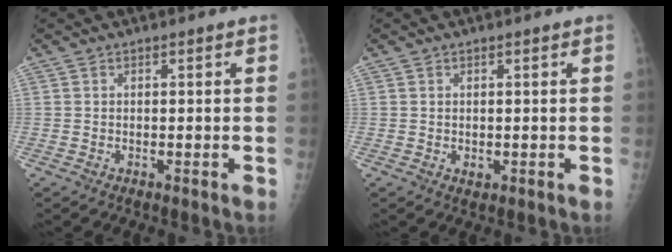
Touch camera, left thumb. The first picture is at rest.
{"total": 1.2, "force": [0.2, 0.8, 0.9], "torque": [-0.012, -0.003, 0.007]}